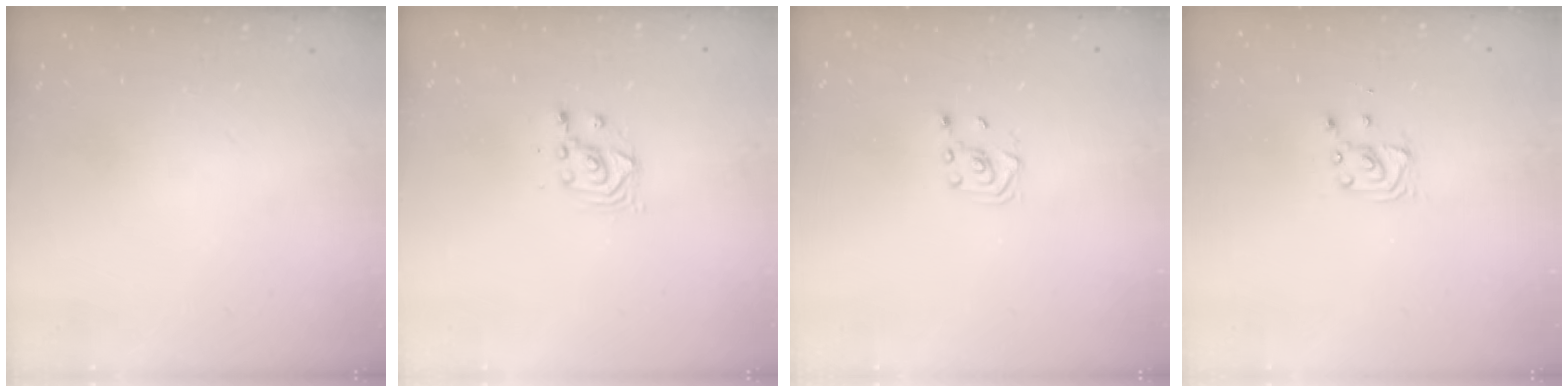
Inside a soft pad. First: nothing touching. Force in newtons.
{"total": 2.9, "press": 2.9, "slide": 0.1}
{"total": 2.3, "press": 2.2, "slide": 0.8}
{"total": 2.9, "press": 2.9, "slide": 0.4}